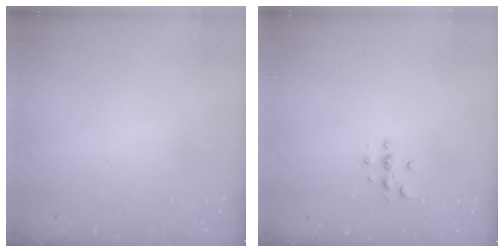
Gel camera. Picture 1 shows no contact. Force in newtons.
{"total": 3.0, "press": 3.0, "slide": 0.3}